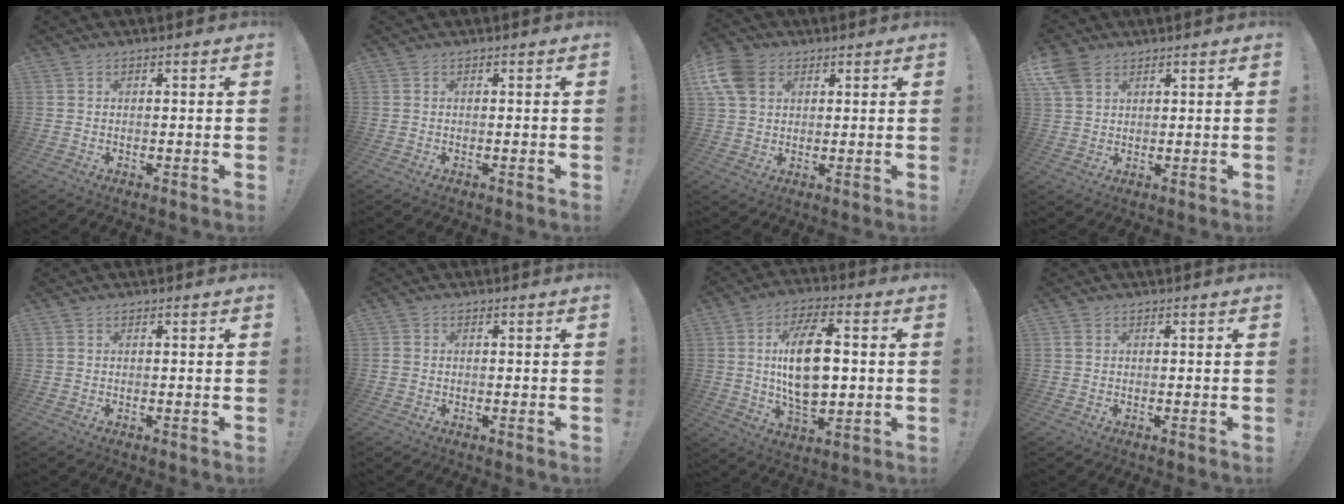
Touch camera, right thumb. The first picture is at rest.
{"total": 0.0}
{"total": 10.2, "force": [3.9, 7.4, 5.8], "torque": [-0.115, -0.010, 0.077]}
{"total": 6.3, "force": [3.6, 4.0, 3.2], "torque": [-0.063, -0.012, 0.072]}
{"total": 0.0}
{"total": 0.9, "force": [-0.3, 0.8, 0.4], "torque": [-0.005, 0.003, -0.005]}
{"total": 17.2, "force": [1.1, 9.0, 14.6], "torque": [-0.260, -0.001, 0.013]}
{"total": 0.7, "force": [0.2, 0.6, 0.3], "torque": [-0.010, 0.005, 0.004]}